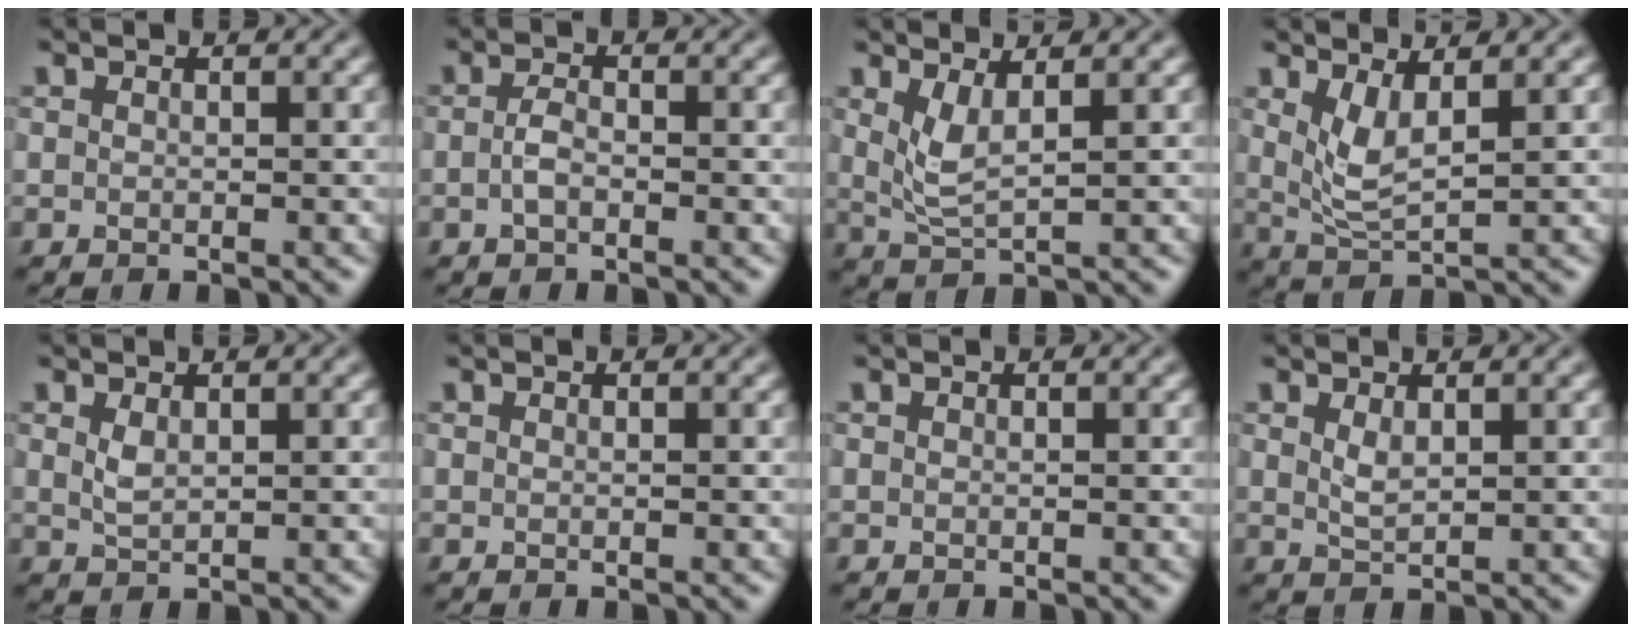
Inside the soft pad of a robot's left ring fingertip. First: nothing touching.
{"total": 1.6, "force": [-0.5, 0.7, 1.4], "torque": [-0.029, 0.001, -0.013]}
{"total": 2.7, "force": [1.2, 0.7, 2.3], "torque": [-0.052, -0.009, 0.029]}
{"total": 3.1, "force": [1.3, 0.9, 2.7], "torque": [-0.060, -0.011, 0.031]}
{"total": 1.3, "force": [0.6, 0.6, 1.1], "torque": [-0.027, -0.003, 0.016]}
{"total": 0.0}
{"total": 0.0}
{"total": 1.4, "force": [0.7, 0.5, 1.1], "torque": [-0.026, -0.003, 0.017]}